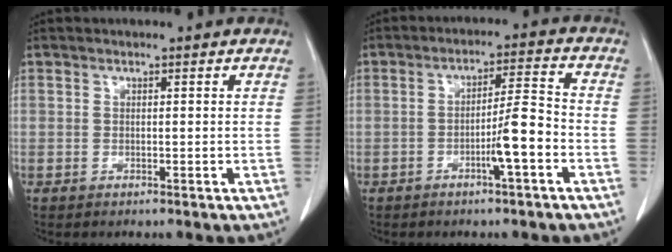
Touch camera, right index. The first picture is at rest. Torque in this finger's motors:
{"motor_torque": [0.72, -0.47, 0.49, 0.07]}